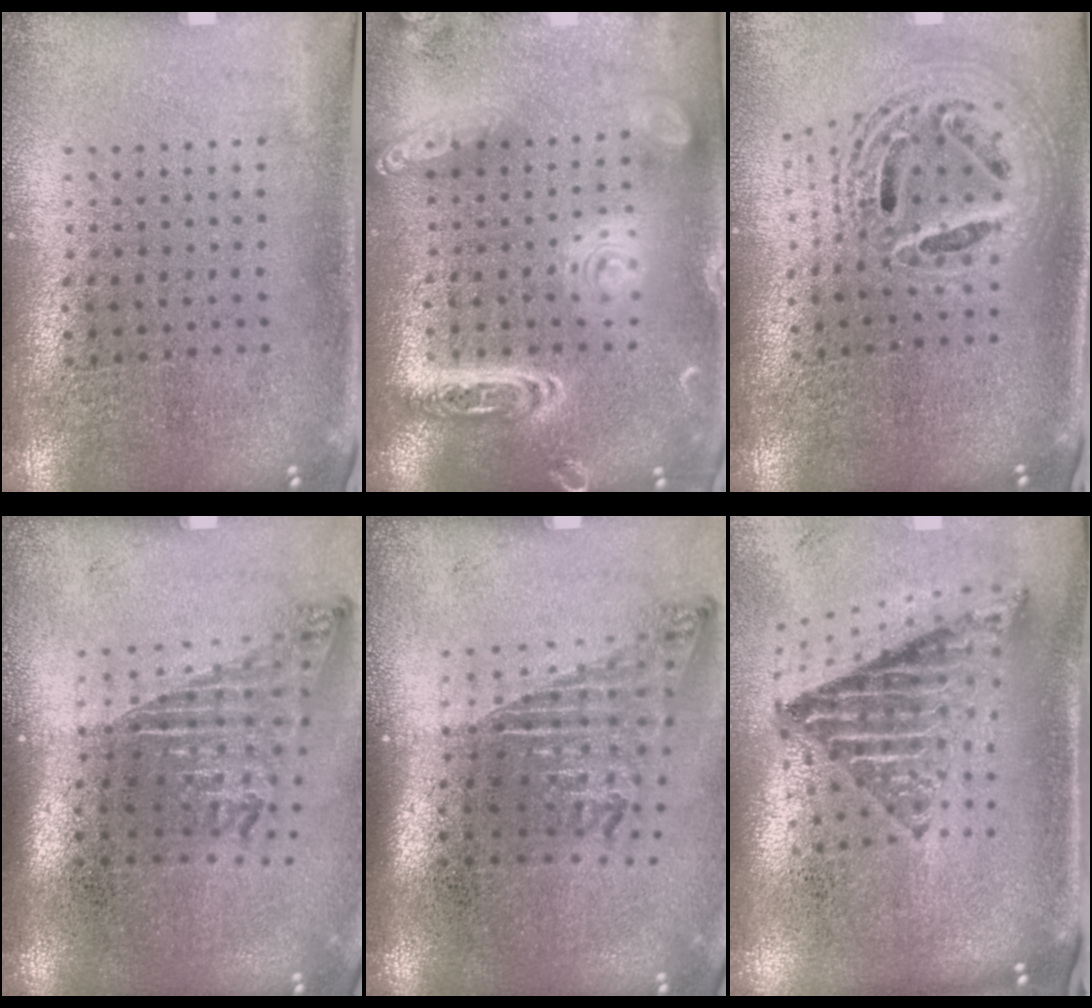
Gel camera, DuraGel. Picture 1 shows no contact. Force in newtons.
{"total": 2.8, "press": 2.8, "slide": 0.3}
{"total": 2.2, "press": 1.6, "slide": 1.5}
{"total": 1.7, "press": 1.1, "slide": 1.3}
{"total": 1.7, "press": 1.1, "slide": 1.3}
{"total": 1.7, "press": 1.4, "slide": 1.1}